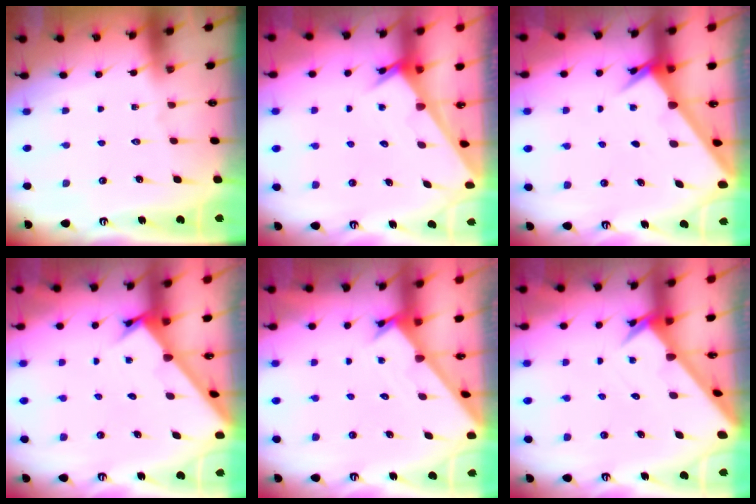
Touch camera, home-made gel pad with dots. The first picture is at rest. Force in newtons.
{"total": 2.4, "press": 2.4, "slide": 0.2}
{"total": 2.6, "press": 2.6, "slide": 0.3}
{"total": 1.9, "press": 1.9, "slide": 0.1}
{"total": 1.7, "press": 1.7, "slide": 0.1}
{"total": 2.7, "press": 2.7, "slide": 0.2}